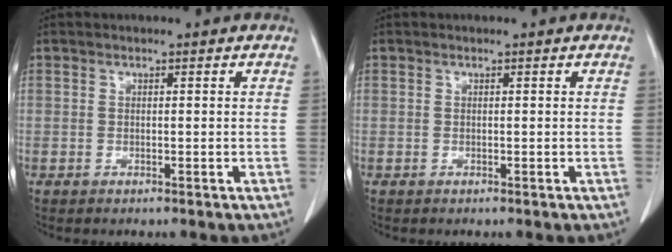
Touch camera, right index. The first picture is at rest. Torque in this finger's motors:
{"motor_torque": [0.00, 0.00, 0.00, 0.00]}